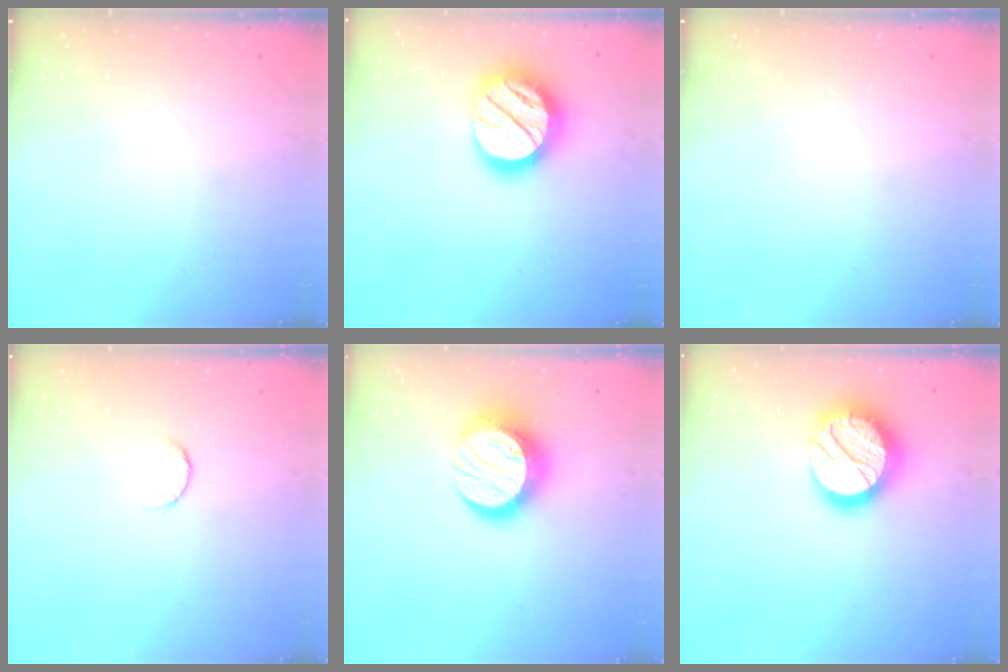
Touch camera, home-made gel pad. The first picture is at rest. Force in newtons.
{"total": 22.2, "press": 22.1, "slide": 2.0}
{"total": 0.0}
{"total": 6.0, "press": 6.0, "slide": 0.6}
{"total": 14.3, "press": 14.2, "slide": 1.6}
{"total": 18.3, "press": 18.2, "slide": 1.0}